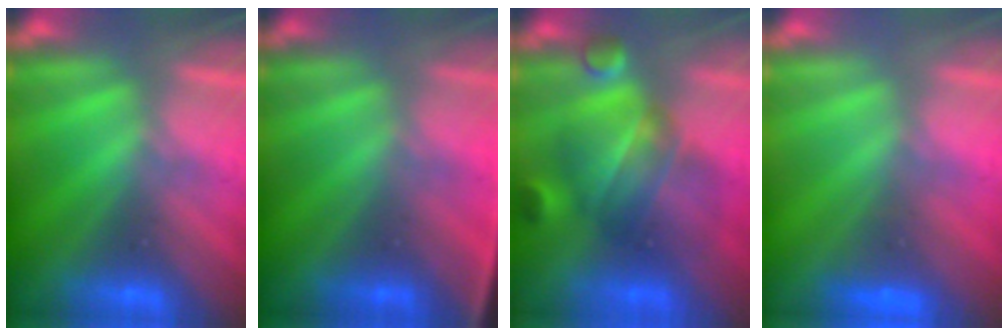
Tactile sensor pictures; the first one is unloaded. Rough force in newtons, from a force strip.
{"total": 2.7}
{"total": 6.6}
{"total": 2.0}